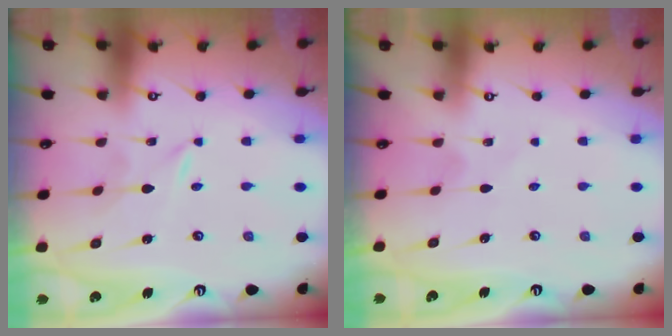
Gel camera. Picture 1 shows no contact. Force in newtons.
{"total": 0.9, "press": 0.8, "slide": 0.1}